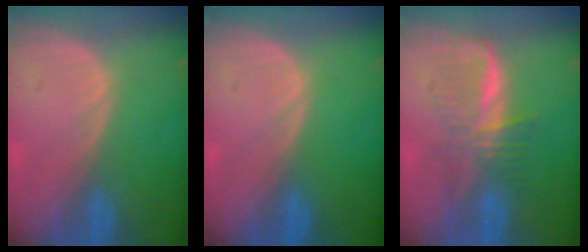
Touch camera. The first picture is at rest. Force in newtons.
{"total": 0.0}
{"total": 5.9, "press": 5.9, "slide": 0.8}